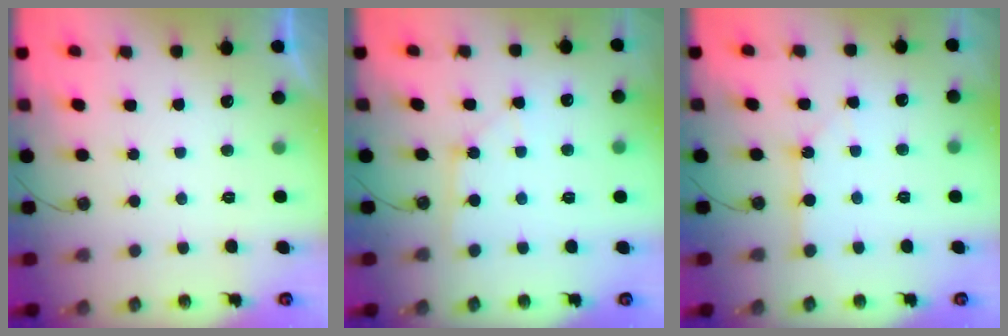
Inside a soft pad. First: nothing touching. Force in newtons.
{"total": 2.0, "press": 2.0, "slide": 0.3}
{"total": 3.2, "press": 3.2, "slide": 0.2}